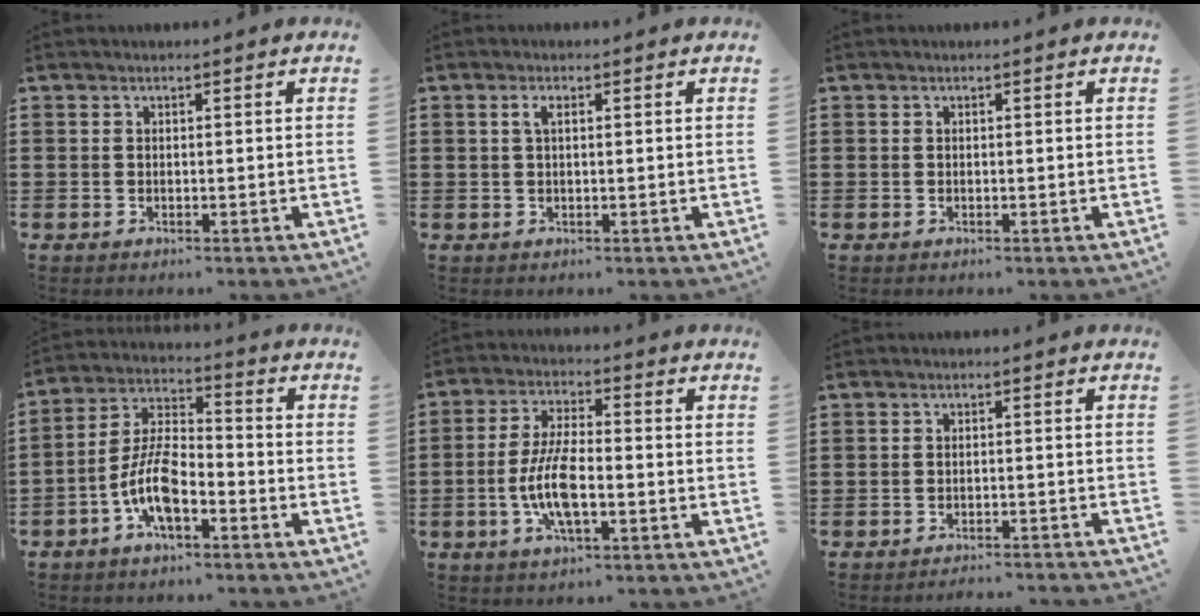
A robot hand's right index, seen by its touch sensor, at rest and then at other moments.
{"total": 1.6, "force": [0.5, 0.6, 1.5], "torque": [-0.030, 0.006, 0.006]}
{"total": 0.0}
{"total": 8.8, "force": [-4.1, 3.6, 6.9], "torque": [-0.172, -0.005, -0.083]}
{"total": 8.6, "force": [-2.2, 2.8, 7.8], "torque": [-0.179, -0.015, -0.047]}
{"total": 1.9, "force": [-1.9, -0.1, -0.1], "torque": [-0.002, 0.002, -0.041]}